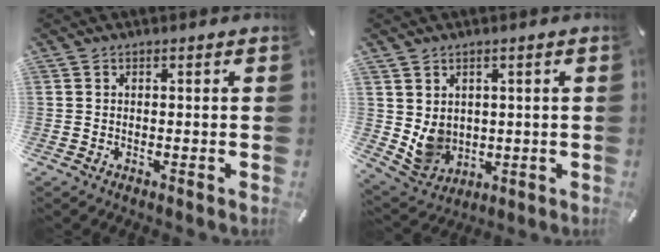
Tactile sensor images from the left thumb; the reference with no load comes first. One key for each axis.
{"total": 7.0, "fx": 1.9, "fy": 6.5, "fz": 1.8, "tx": -0.045, "ty": -0.018, "tz": 0.040}